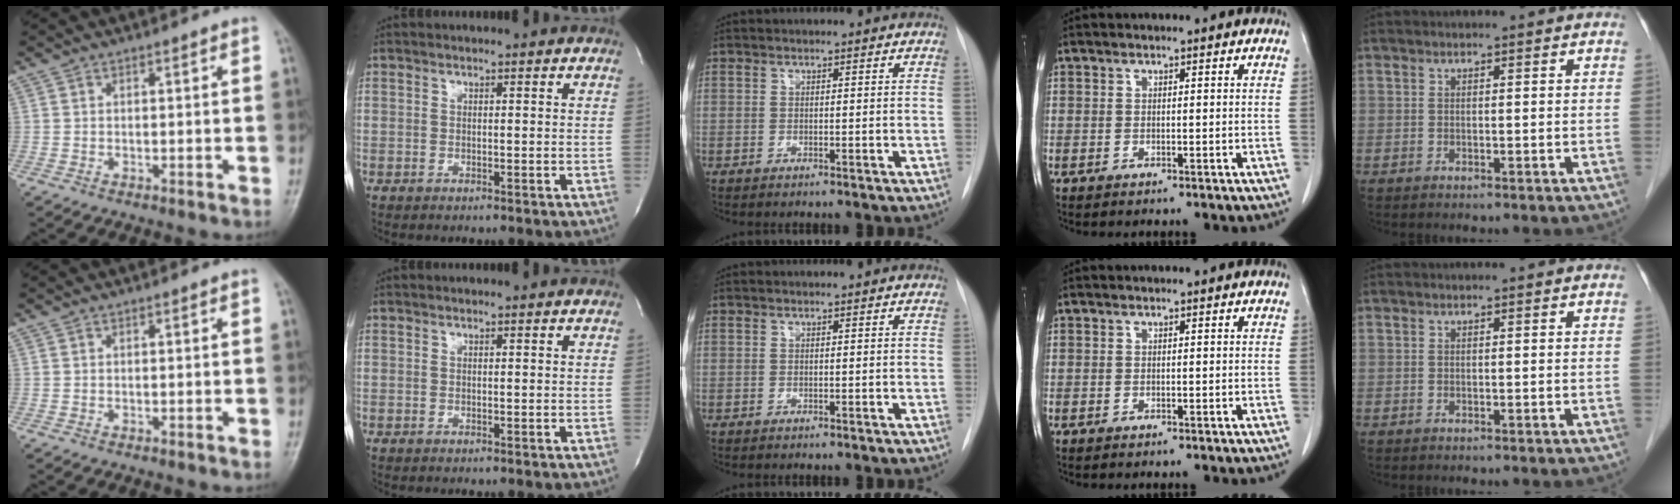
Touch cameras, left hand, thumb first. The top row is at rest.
{}